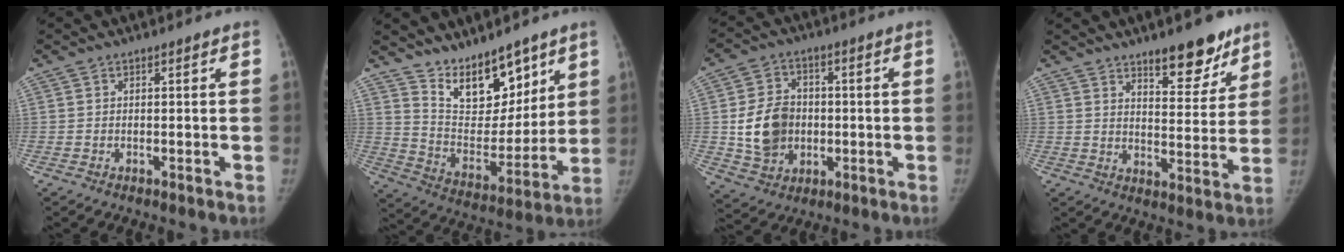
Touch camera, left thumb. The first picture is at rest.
{"total": 15.5, "force": [11.1, 7.8, 7.6], "torque": [-0.062, -0.081, 0.203]}
{"total": 11.7, "force": [-0.6, 9.5, 6.8], "torque": [-0.095, 0.006, -0.005]}
{"total": 11.2, "force": [8.0, 4.2, 6.7], "torque": [-0.052, -0.054, 0.118]}